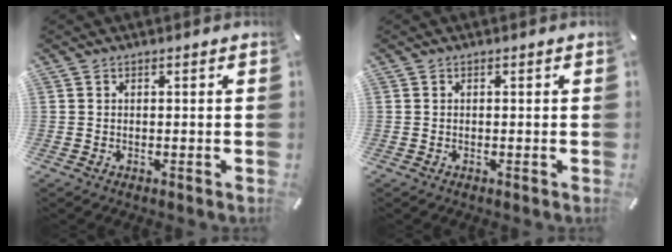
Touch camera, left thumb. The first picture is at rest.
{"total": 0.0}